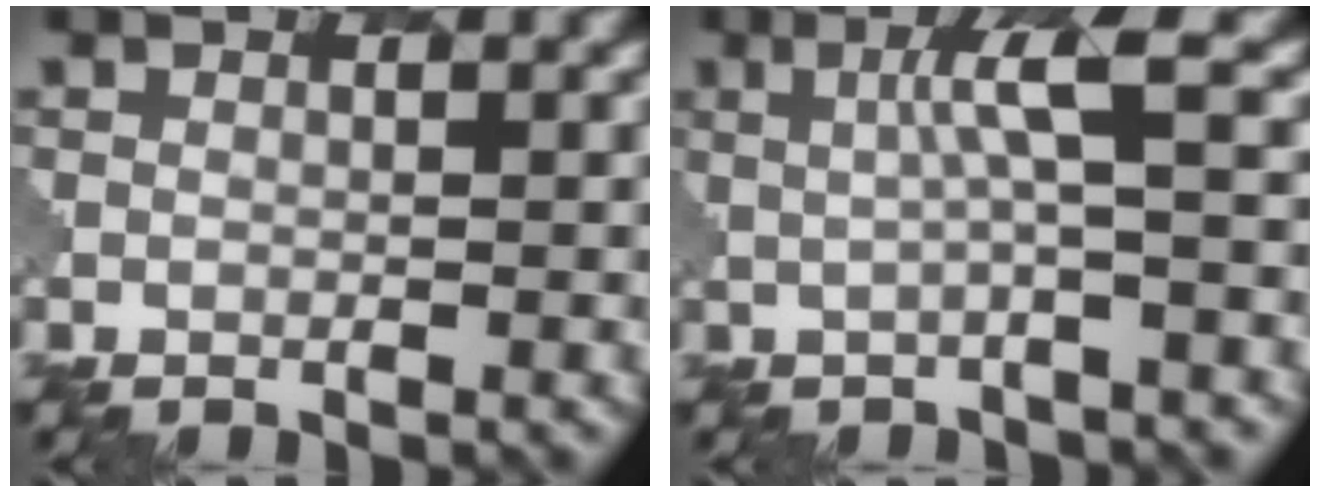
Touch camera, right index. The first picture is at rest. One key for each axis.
{"total": 3.7, "fx": 0.8, "fy": 0.3, "fz": 3.6, "tx": -0.061, "ty": 0.003, "tz": 0.015}